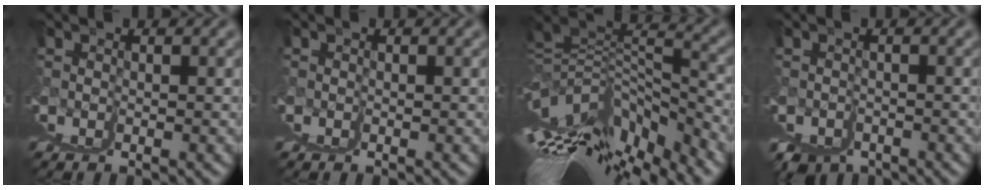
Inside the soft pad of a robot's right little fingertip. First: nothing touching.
{"total": 1.0, "force": [0.4, -0.7, -0.6], "torque": [0.016, 0.003, 0.006]}
{"total": 10.1, "force": [0.9, 0.9, 10.0], "torque": [-0.107, 0.050, 0.017]}
{"total": 1.7, "force": [0.3, -0.7, 1.6], "torque": [-0.004, -0.007, 0.012]}